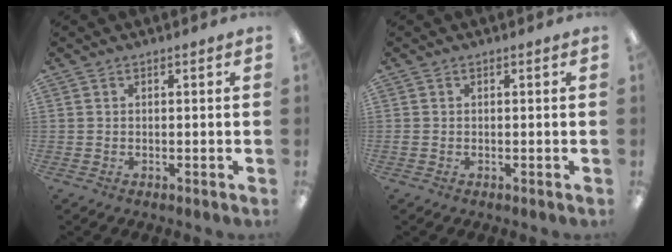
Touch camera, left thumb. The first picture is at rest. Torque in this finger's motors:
{"motor_torque": [-0.02, -0.01, 0.00, -0.01, 0.00]}